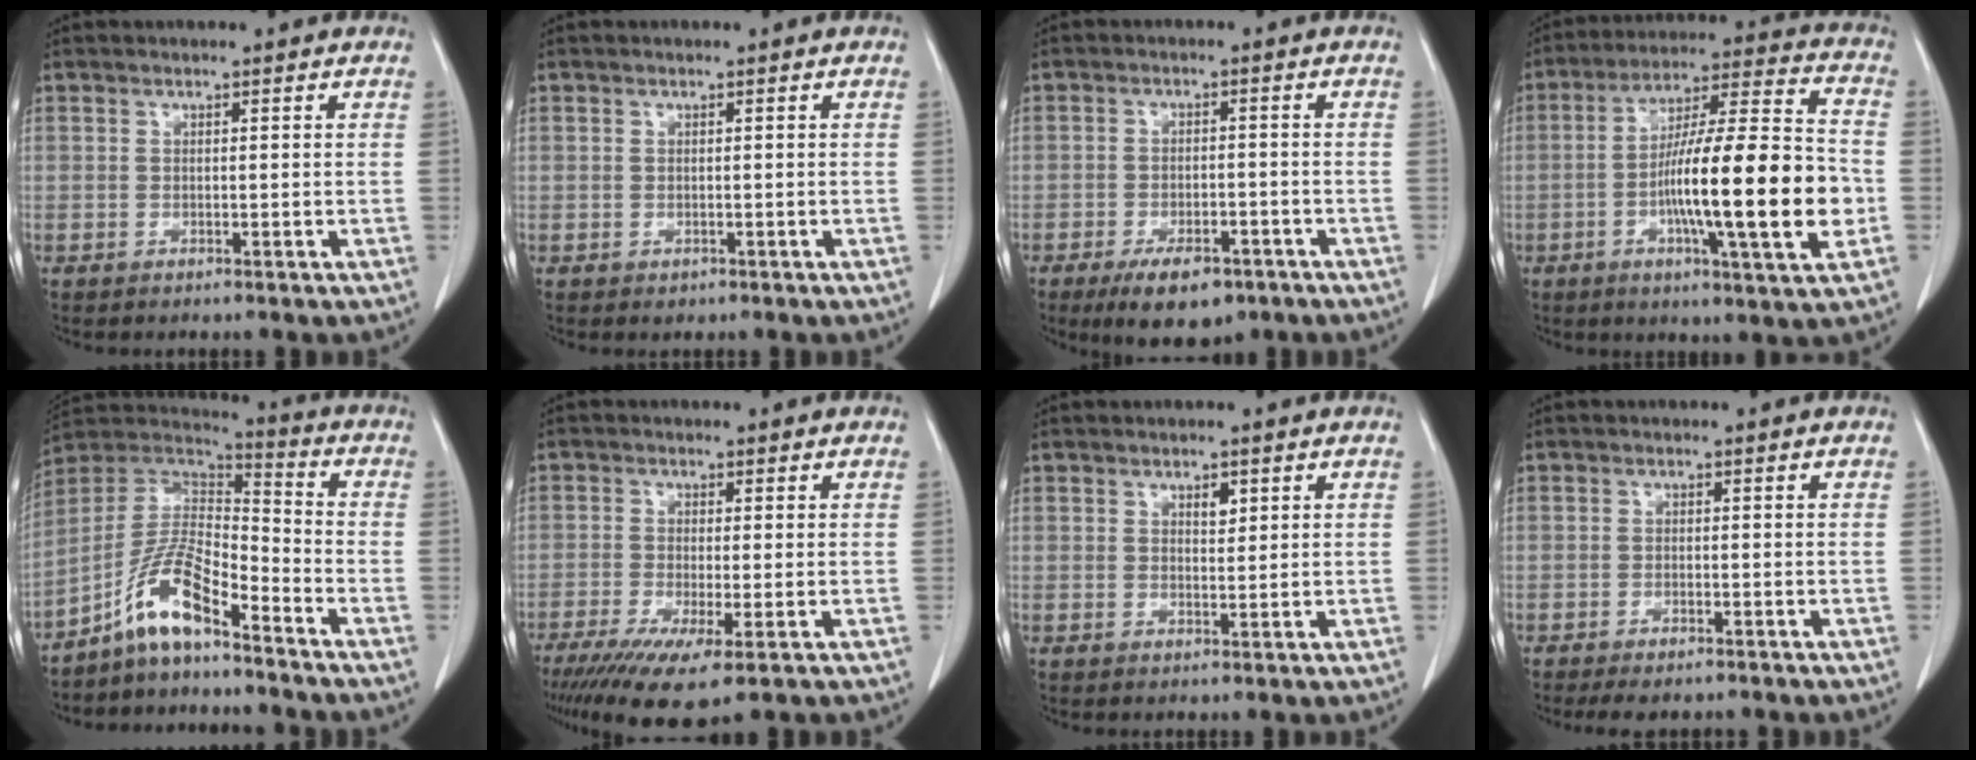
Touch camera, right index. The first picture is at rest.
{"total": 0.9, "force": [-0.3, 0.8, 0.1], "torque": [-0.003, 0.004, -0.002]}
{"total": 8.0, "force": [-5.3, 3.5, 4.9], "torque": [-0.075, -0.004, -0.079]}
{"total": 20.3, "force": [-4.0, 1.5, 19.8], "torque": [-0.314, 0.003, -0.064]}
{"total": 10.6, "force": [-7.2, 2.2, 7.4], "torque": [-0.157, 0.021, -0.136]}
{"total": 9.1, "force": [-5.2, 1.5, 7.3], "torque": [-0.116, -0.024, -0.084]}
{"total": 1.7, "force": [0.9, 0.8, 1.2], "torque": [-0.016, -0.004, 0.014]}
{"total": 3.8, "force": [-3.0, 1.3, 1.8], "torque": [-0.024, -0.006, -0.040]}